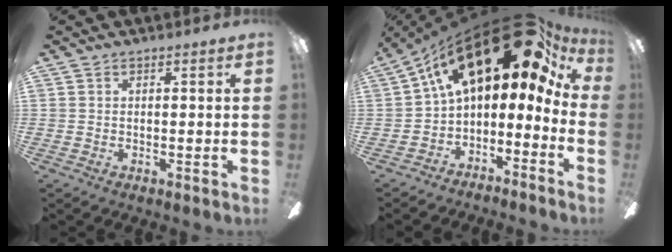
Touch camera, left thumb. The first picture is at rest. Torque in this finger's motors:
{"motor_torque": [1.15, 3.86, 1.59, -1.18, 0.21]}